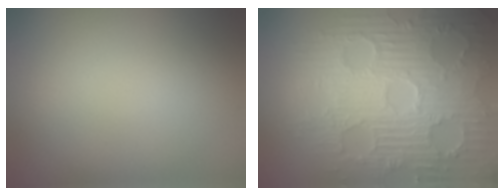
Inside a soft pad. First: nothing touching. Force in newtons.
{"total": 9.2, "press": 6.7, "slide": 6.3}